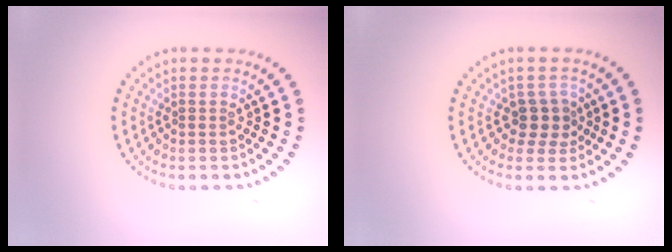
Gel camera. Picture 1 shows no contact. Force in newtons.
{"total": 2.2, "press": 1.8, "slide": 1.3}